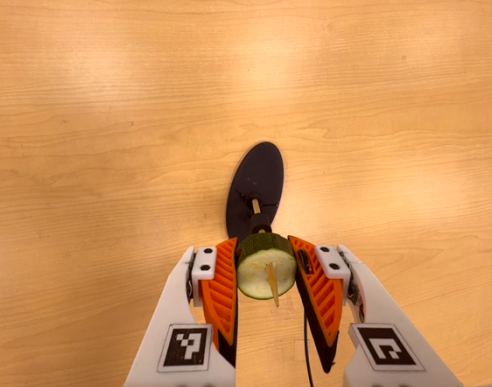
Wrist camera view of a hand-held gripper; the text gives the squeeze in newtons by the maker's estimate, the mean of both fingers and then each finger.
{"total": 12.4, "left": 11.4, "right": 13.4}